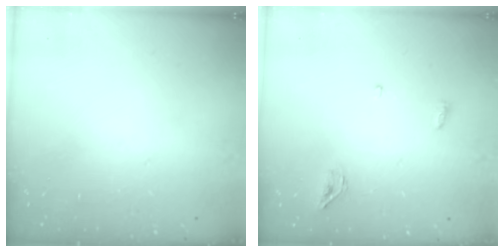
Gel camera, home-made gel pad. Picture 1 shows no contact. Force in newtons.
{"total": 3.7, "press": 3.6, "slide": 0.9}